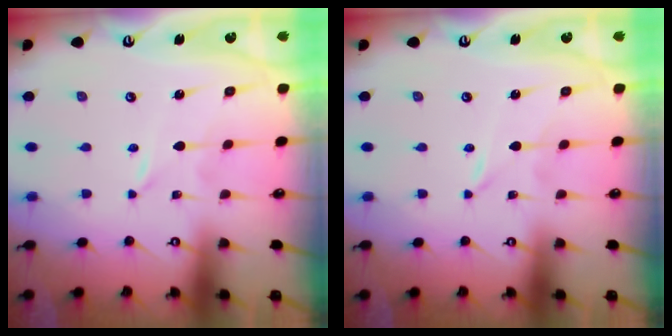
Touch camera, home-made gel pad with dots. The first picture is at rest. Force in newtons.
{"total": 0.0}